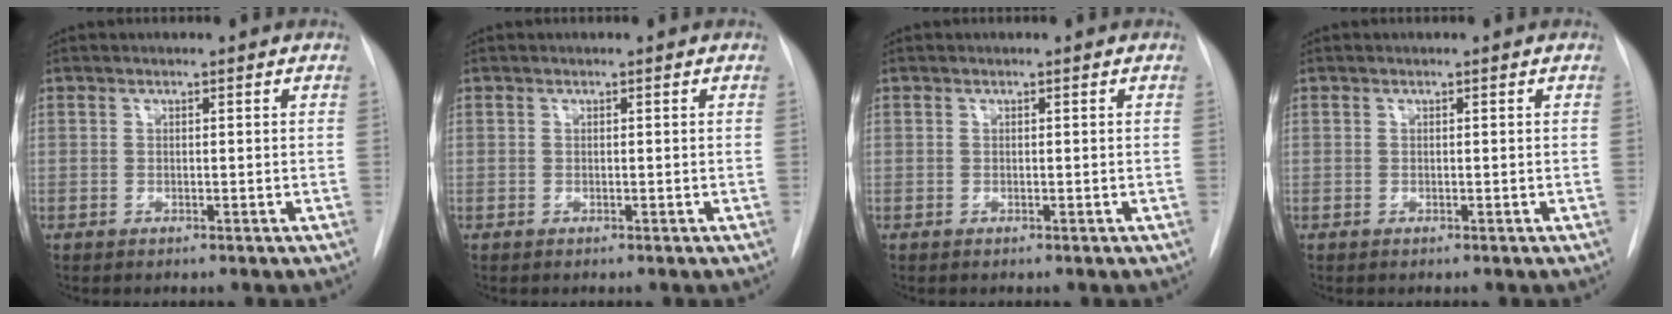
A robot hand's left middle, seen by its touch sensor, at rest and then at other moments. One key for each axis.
{"total": 0.0}
{"total": 0.0}
{"total": 0.0}